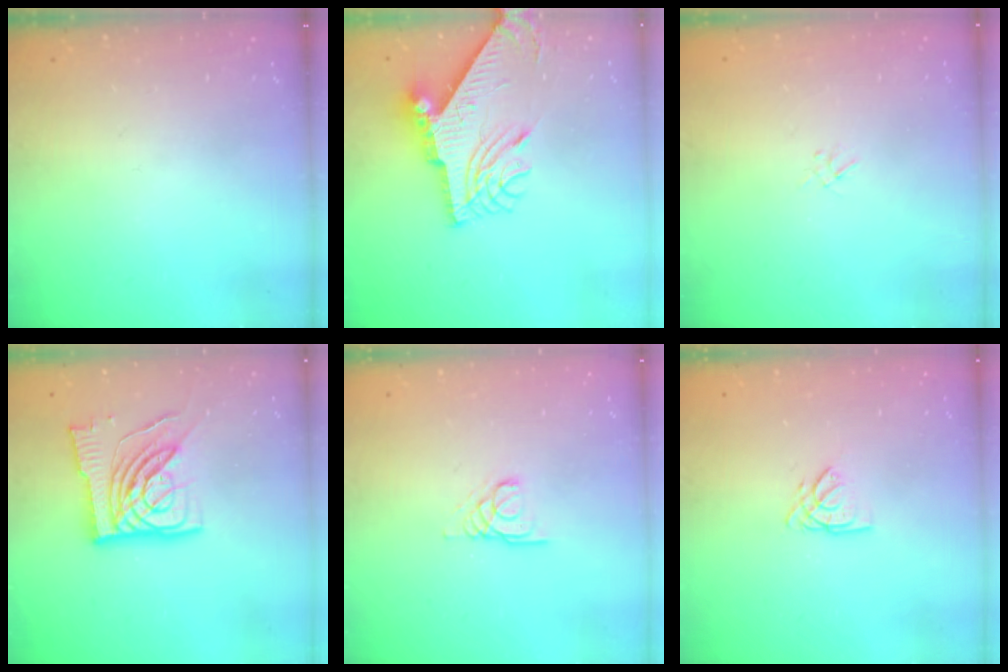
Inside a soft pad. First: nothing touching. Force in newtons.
{"total": 12.3, "press": 12.2, "slide": 1.2}
{"total": 1.0, "press": 0.9, "slide": 0.4}
{"total": 14.1, "press": 13.9, "slide": 2.0}
{"total": 3.1, "press": 3.1, "slide": 0.2}
{"total": 2.7, "press": 2.7, "slide": 0.3}